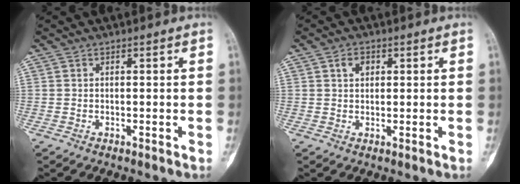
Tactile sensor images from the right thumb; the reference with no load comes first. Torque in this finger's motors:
{"motor_torque": [-0.03, 0.02, 0.08, -0.08, 0.01]}